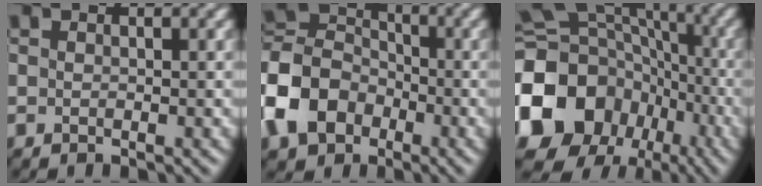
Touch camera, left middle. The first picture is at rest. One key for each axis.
{"total": 7.4, "fx": -2.8, "fy": 5.9, "fz": 3.4, "tx": -0.069, "ty": 0.019, "tz": -0.075}
{"total": 16.7, "fx": -5.5, "fy": 14.4, "fz": 6.5, "tx": -0.150, "ty": 0.002, "tz": -0.119}